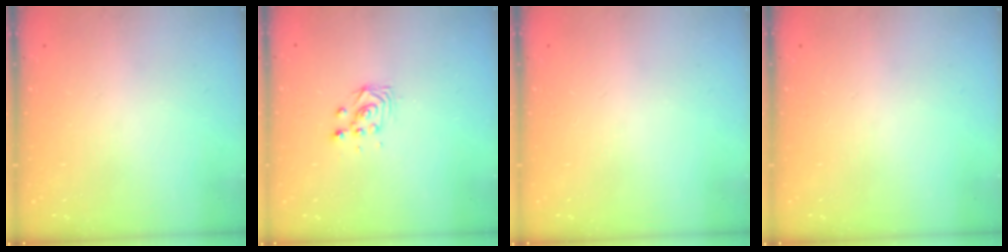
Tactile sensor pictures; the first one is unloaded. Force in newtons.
{"total": 2.9, "press": 2.9, "slide": 0.4}
{"total": 0.0}
{"total": 0.0}